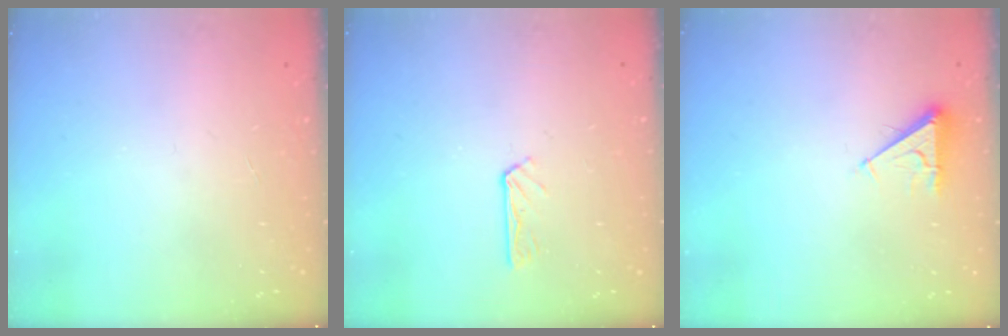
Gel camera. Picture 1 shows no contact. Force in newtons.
{"total": 2.9, "press": 2.9, "slide": 0.3}
{"total": 4.5, "press": 4.4, "slide": 0.8}